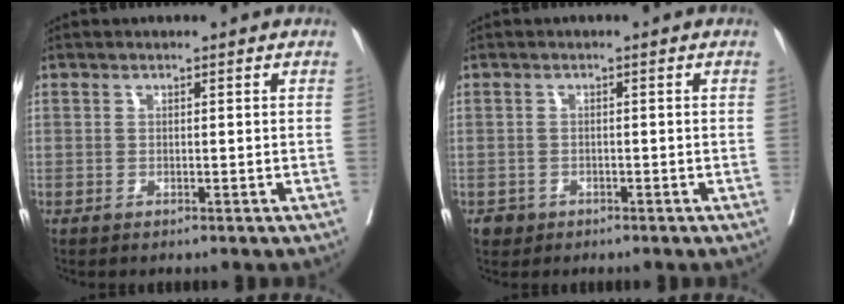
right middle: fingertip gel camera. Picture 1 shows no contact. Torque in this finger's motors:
{"motor_torque": [0.17, -0.13, -0.02, -0.01]}